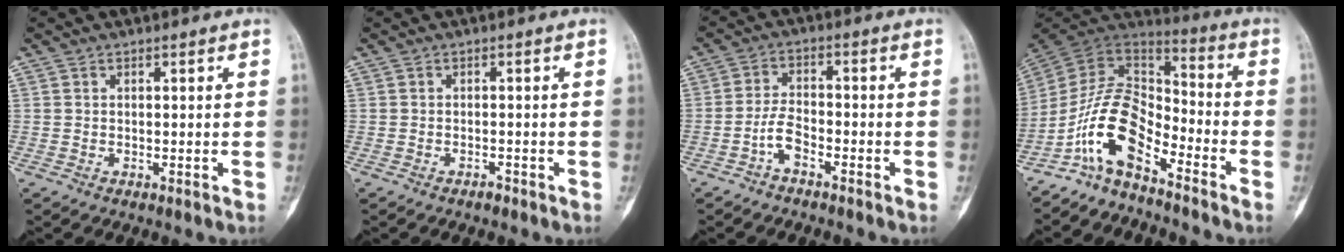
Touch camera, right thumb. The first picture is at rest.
{"total": 0.9, "force": [-0.8, 0.3, 0.4], "torque": [-0.005, 0.006, -0.014]}
{"total": 4.1, "force": [-2.5, 1.8, 2.8], "torque": [-0.049, 0.027, -0.053]}
{"total": 12.8, "force": [-7.8, 5.8, 8.3], "torque": [-0.138, 0.094, -0.159]}